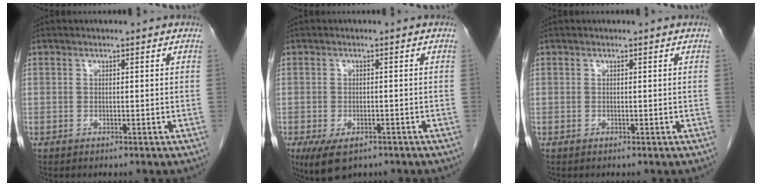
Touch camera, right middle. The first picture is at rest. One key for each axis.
{"total": 5.9, "fx": -3.8, "fy": 2.7, "fz": 3.6, "tx": -0.067, "ty": -0.009, "tz": -0.058}
{"total": 0.0}